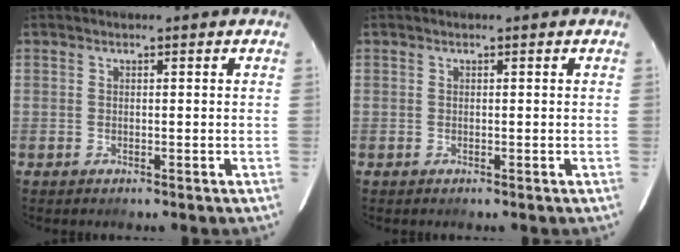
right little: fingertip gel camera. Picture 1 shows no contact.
{"total": 0.0}